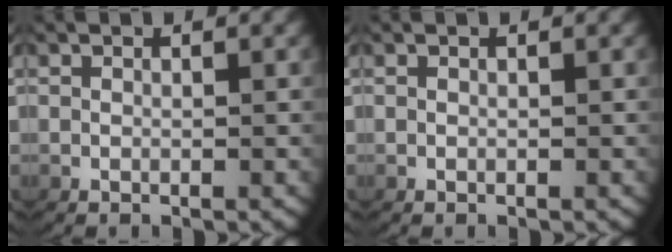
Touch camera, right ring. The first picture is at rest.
{"total": 0.0}